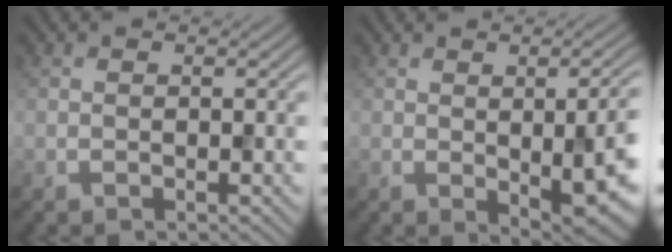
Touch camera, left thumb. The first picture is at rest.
{"total": 8.2, "force": [-0.6, 2.8, 7.6], "torque": [-0.103, -0.009, 0.003]}